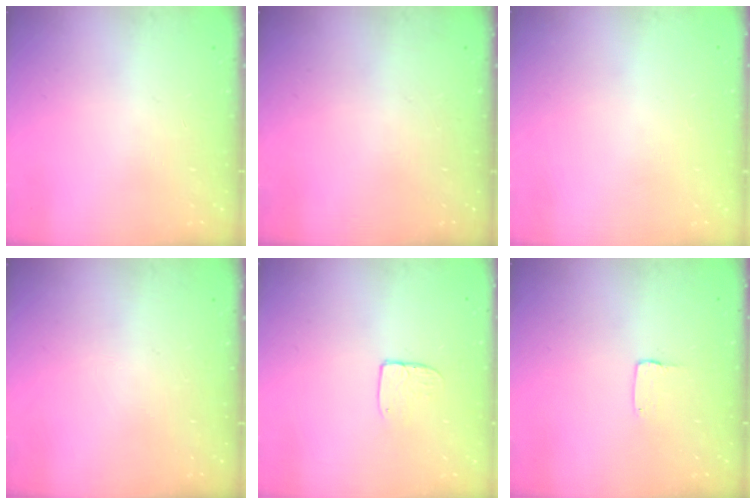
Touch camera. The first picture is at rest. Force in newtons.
{"total": 0.0}
{"total": 0.0}
{"total": 0.0}
{"total": 5.4, "press": 5.4, "slide": 0.4}
{"total": 2.0, "press": 2.0, "slide": 0.2}